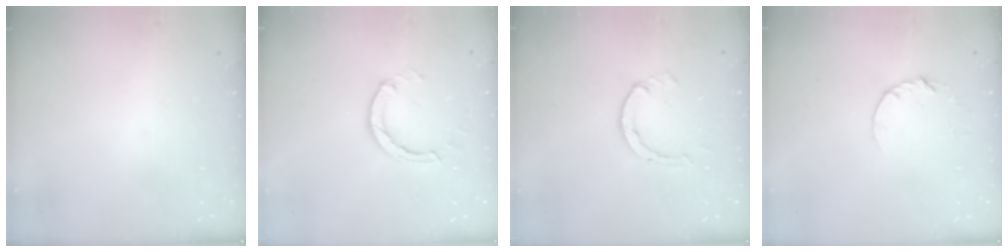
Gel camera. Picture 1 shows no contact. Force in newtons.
{"total": 3.5, "press": 3.5, "slide": 0.4}
{"total": 2.3, "press": 2.3, "slide": 0.3}
{"total": 4.8, "press": 4.8, "slide": 0.5}